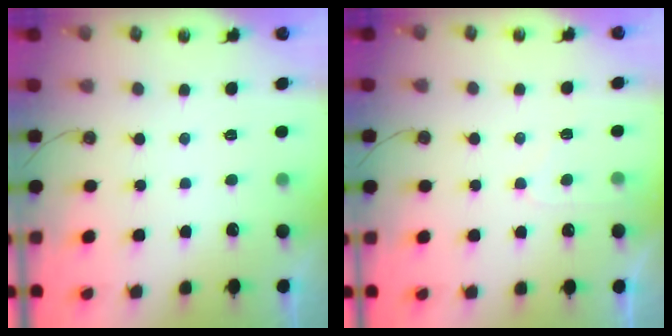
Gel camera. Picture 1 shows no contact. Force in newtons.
{"total": 4.7, "press": 4.6, "slide": 0.5}